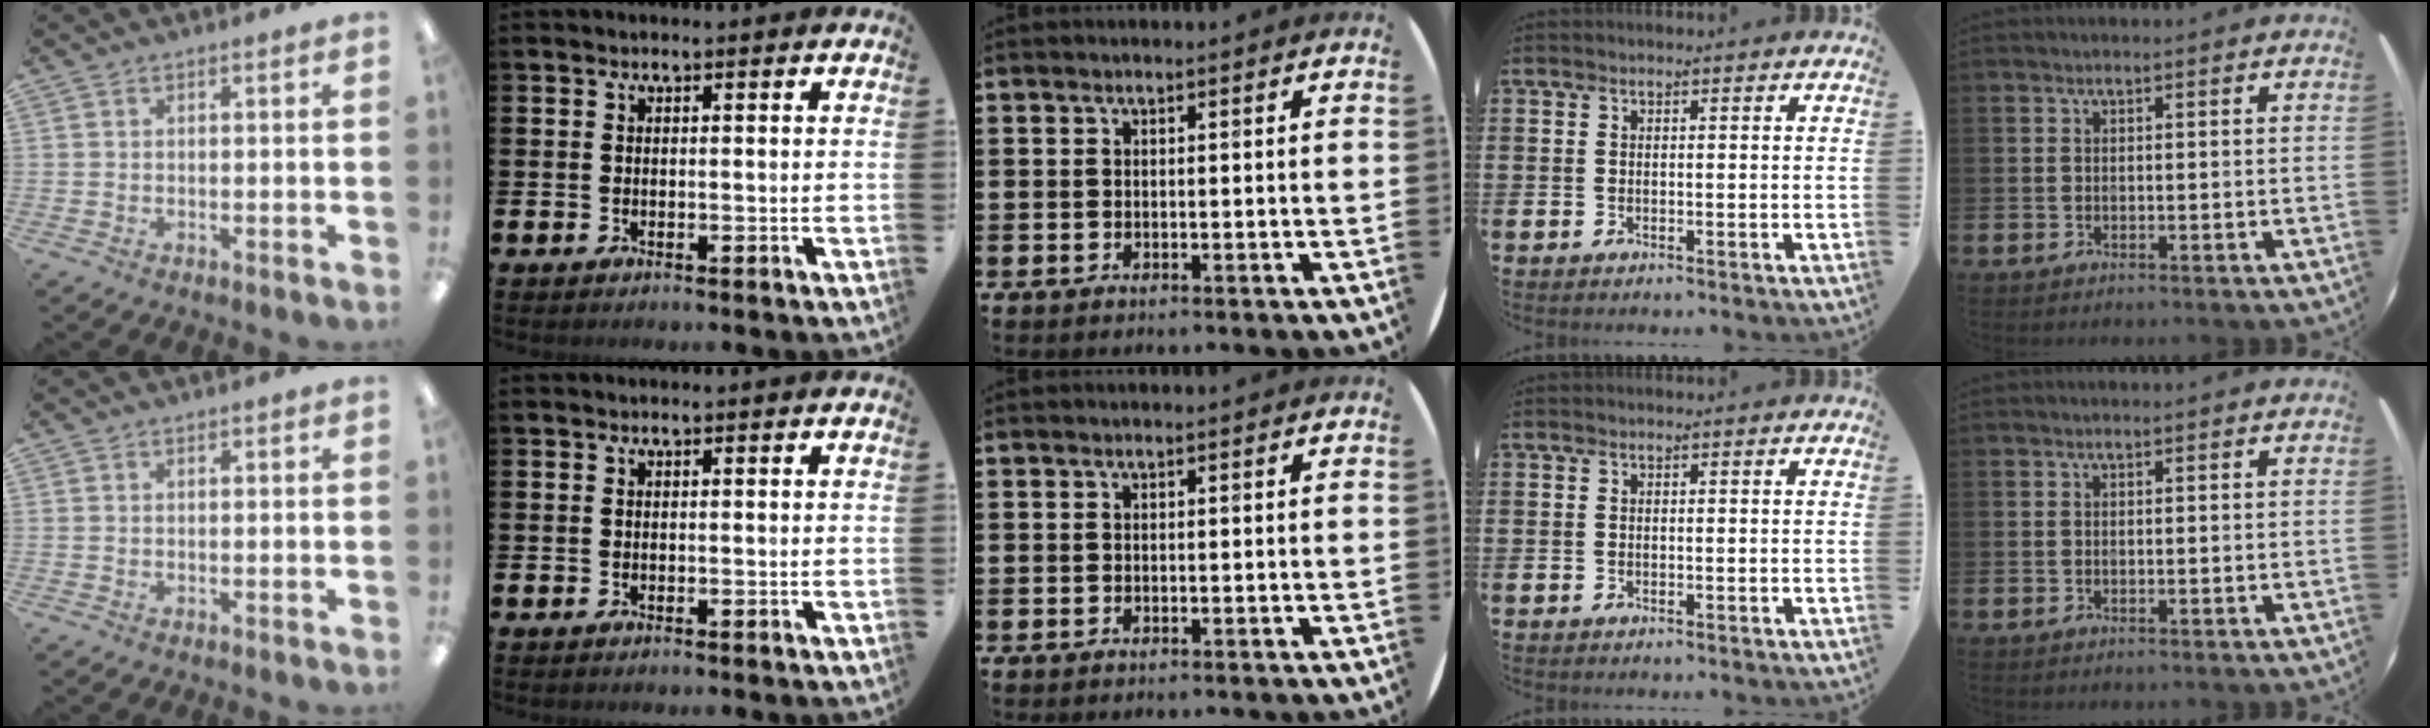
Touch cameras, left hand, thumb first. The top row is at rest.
{}